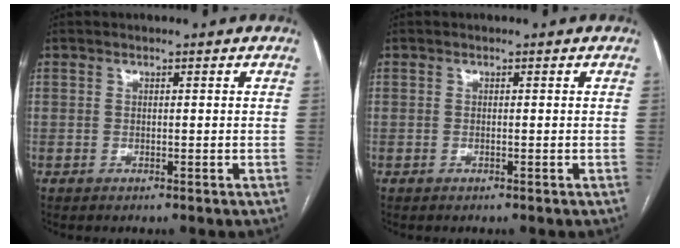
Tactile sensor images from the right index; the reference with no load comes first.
{"total": 0.0}